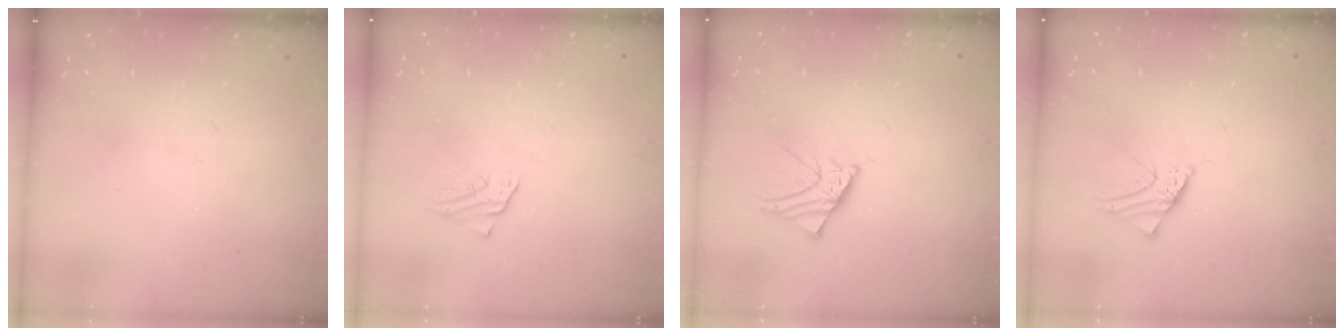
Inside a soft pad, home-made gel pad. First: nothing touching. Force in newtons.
{"total": 1.6, "press": 1.6, "slide": 0.1}
{"total": 2.7, "press": 2.7, "slide": 0.4}
{"total": 1.7, "press": 1.7, "slide": 0.2}